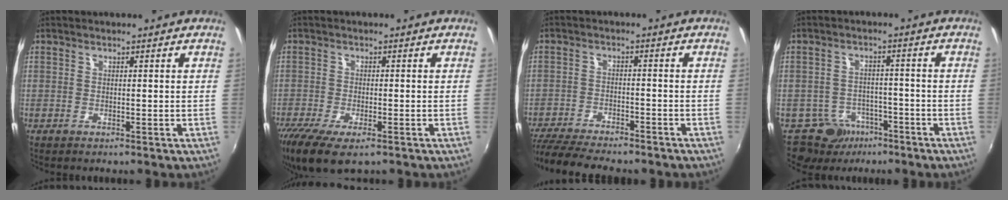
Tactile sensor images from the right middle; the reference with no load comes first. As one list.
[{"total": 9.8, "force": [-6.3, 3.4, 6.7], "torque": [-0.153, -0.044, -0.110]}, {"total": 13.5, "force": [-11.8, 2.7, 6.0], "torque": [-0.137, -0.031, -0.191]}, {"total": 6.3, "force": [-4.5, 4.3, 0.4], "torque": [-0.013, 0.020, -0.070]}]